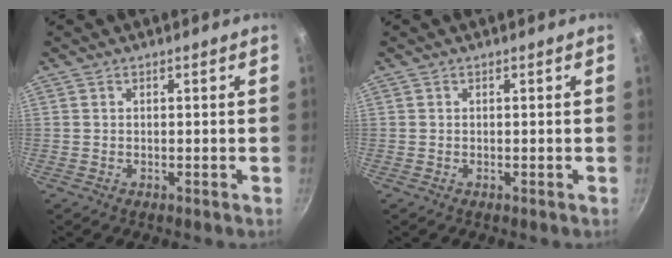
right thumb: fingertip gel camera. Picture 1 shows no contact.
{"total": 0.0}